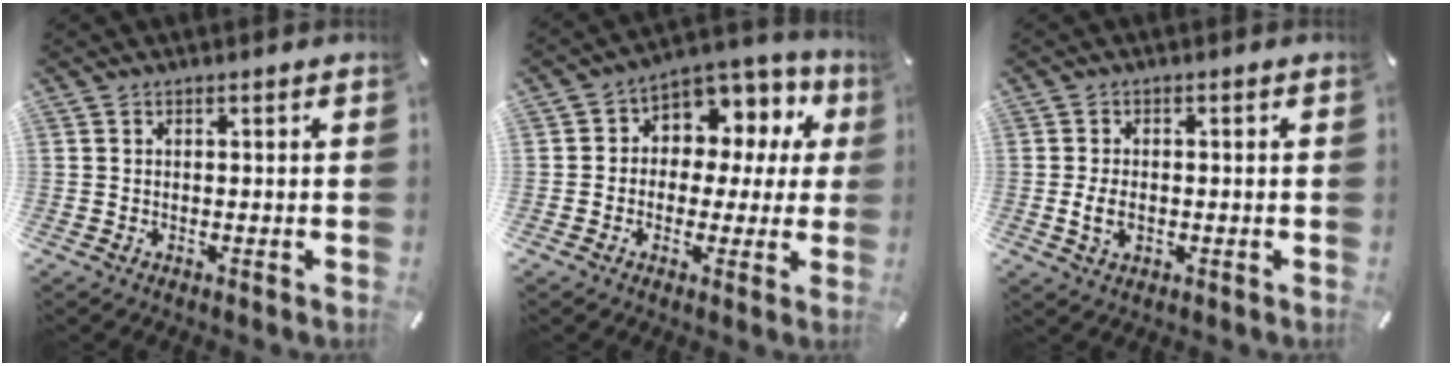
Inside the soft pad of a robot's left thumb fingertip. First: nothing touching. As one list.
[{"total": 8.8, "force": [2.4, 7.2, 4.6], "torque": [-0.073, -0.023, 0.045]}, {"total": 3.6, "force": [-0.7, 2.4, 2.6], "torque": [-0.060, 0.001, -0.015]}]